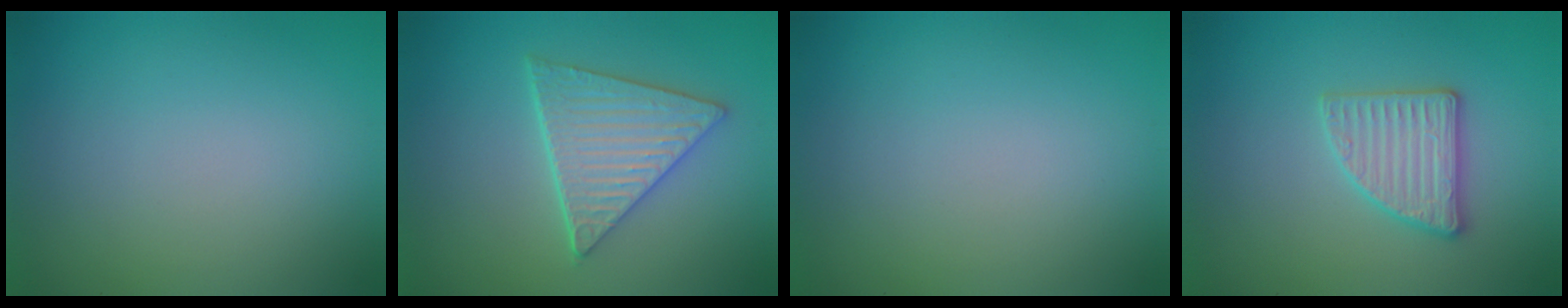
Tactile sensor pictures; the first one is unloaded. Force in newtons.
{"total": 5.0, "press": 4.2, "slide": 2.6}
{"total": 0.0}
{"total": 2.9, "press": 2.8, "slide": 0.5}